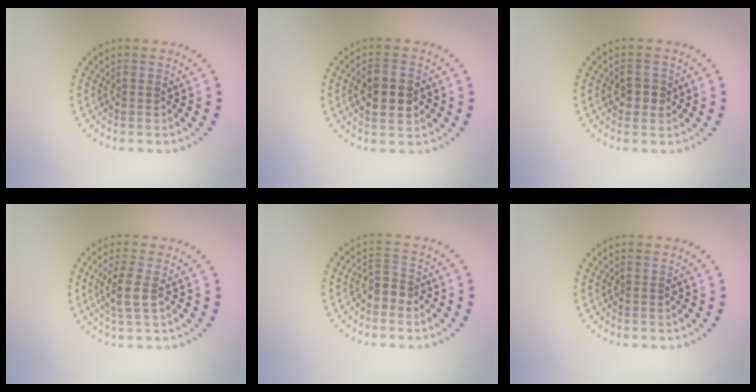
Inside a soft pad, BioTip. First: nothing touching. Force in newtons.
{"total": 4.0, "press": 4.0, "slide": 0.1}
{"total": 1.8, "press": 1.8, "slide": 0.3}
{"total": 2.4, "press": 2.0, "slide": 1.3}
{"total": 1.9, "press": 1.6, "slide": 1.0}
{"total": 0.0}